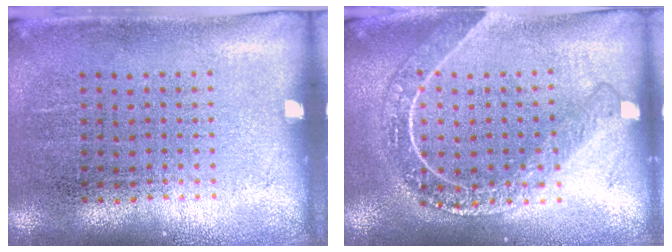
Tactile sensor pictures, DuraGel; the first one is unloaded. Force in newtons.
{"total": 1.9, "press": 1.7, "slide": 0.8}